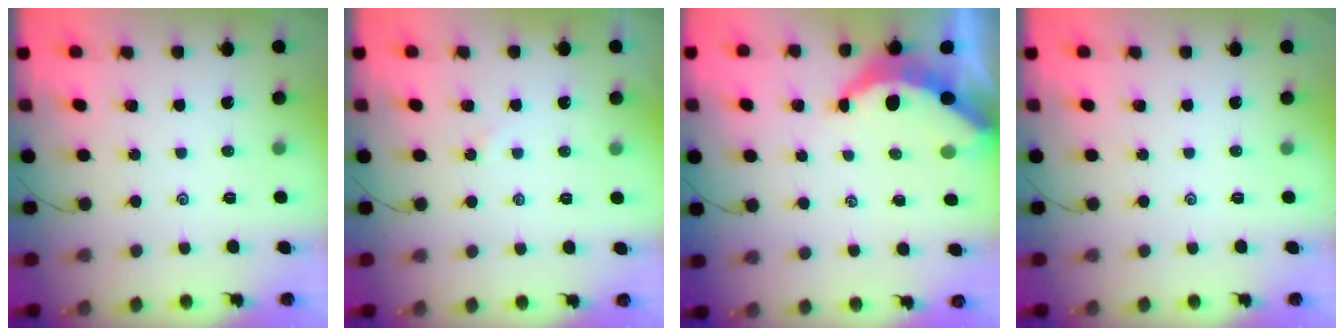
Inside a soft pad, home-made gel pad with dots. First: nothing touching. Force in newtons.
{"total": 3.2, "press": 3.2, "slide": 0.3}
{"total": 6.6, "press": 6.5, "slide": 0.8}
{"total": 0.0}